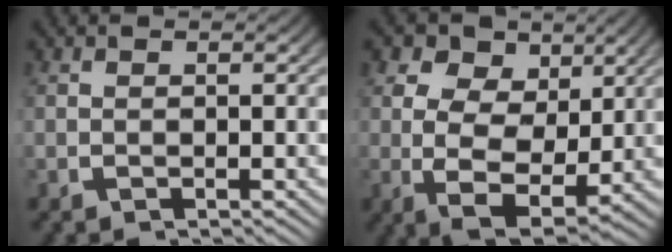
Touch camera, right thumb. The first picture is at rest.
{"total": 10.5, "force": [-0.1, 7.8, 7.1], "torque": [-0.154, -0.059, 0.012]}